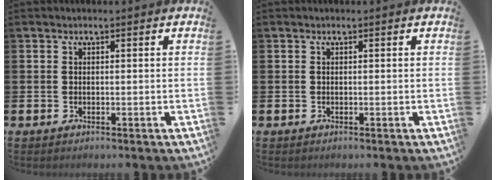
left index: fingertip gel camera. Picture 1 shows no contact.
{"total": 0.0}